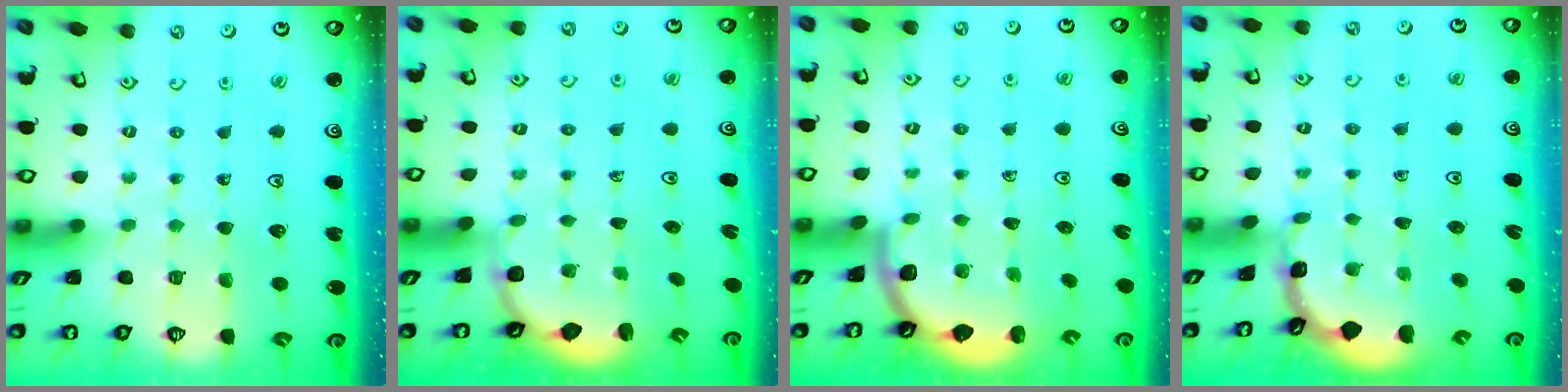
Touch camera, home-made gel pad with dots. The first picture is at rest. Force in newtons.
{"total": 2.9, "press": 2.6, "slide": 1.2}
{"total": 1.6, "press": 1.6, "slide": 0.1}
{"total": 1.2, "press": 1.1, "slide": 0.2}